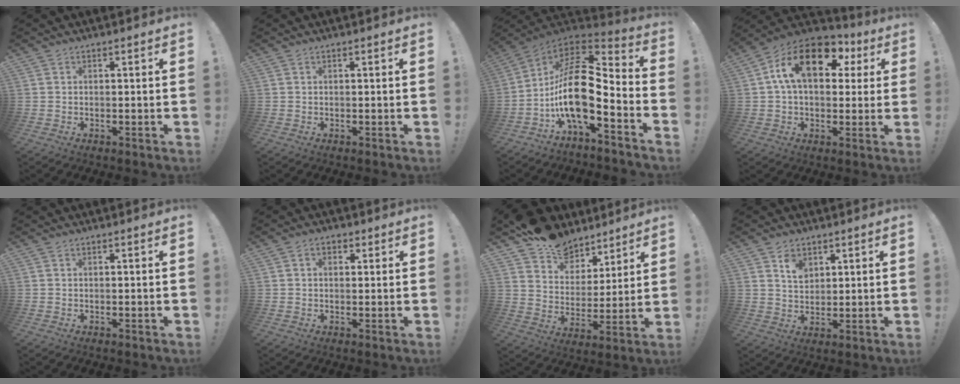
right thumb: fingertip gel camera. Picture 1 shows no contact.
{"total": 0.0}
{"total": 19.0, "force": [-2.9, 7.6, 17.2], "torque": [-0.335, 0.004, -0.051]}
{"total": 17.6, "force": [5.6, 10.2, 13.2], "torque": [-0.218, -0.004, 0.093]}
{"total": 0.0}
{"total": 2.7, "force": [0.6, 2.0, 1.6], "torque": [-0.021, 0.003, 0.010]}
{"total": 13.0, "force": [9.6, 8.2, 3.2], "torque": [-0.064, -0.066, 0.181]}
{"total": 5.7, "force": [3.4, 3.9, 2.3], "torque": [-0.018, -0.022, 0.059]}